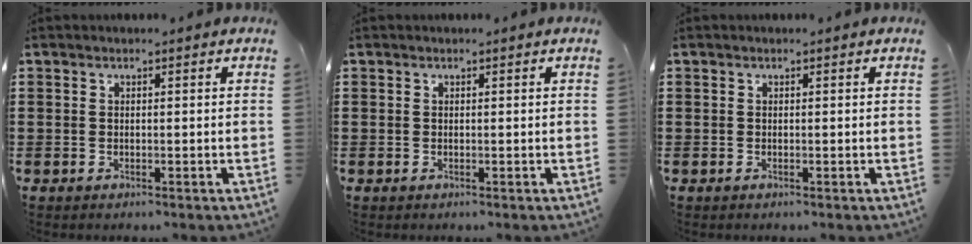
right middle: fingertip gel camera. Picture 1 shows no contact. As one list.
[{"total": 0.0}, {"total": 0.0}]